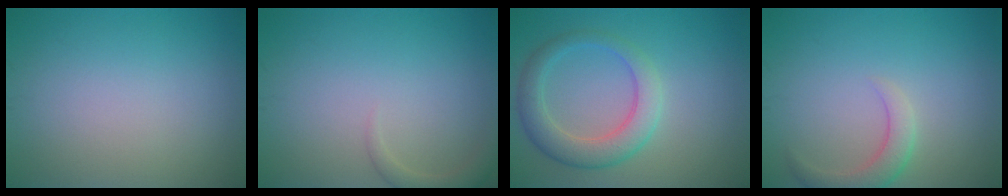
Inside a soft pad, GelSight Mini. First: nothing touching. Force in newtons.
{"total": 1.5, "press": 1.5, "slide": 0.1}
{"total": 4.4, "press": 4.4, "slide": 0.2}
{"total": 2.7, "press": 2.7, "slide": 0.2}